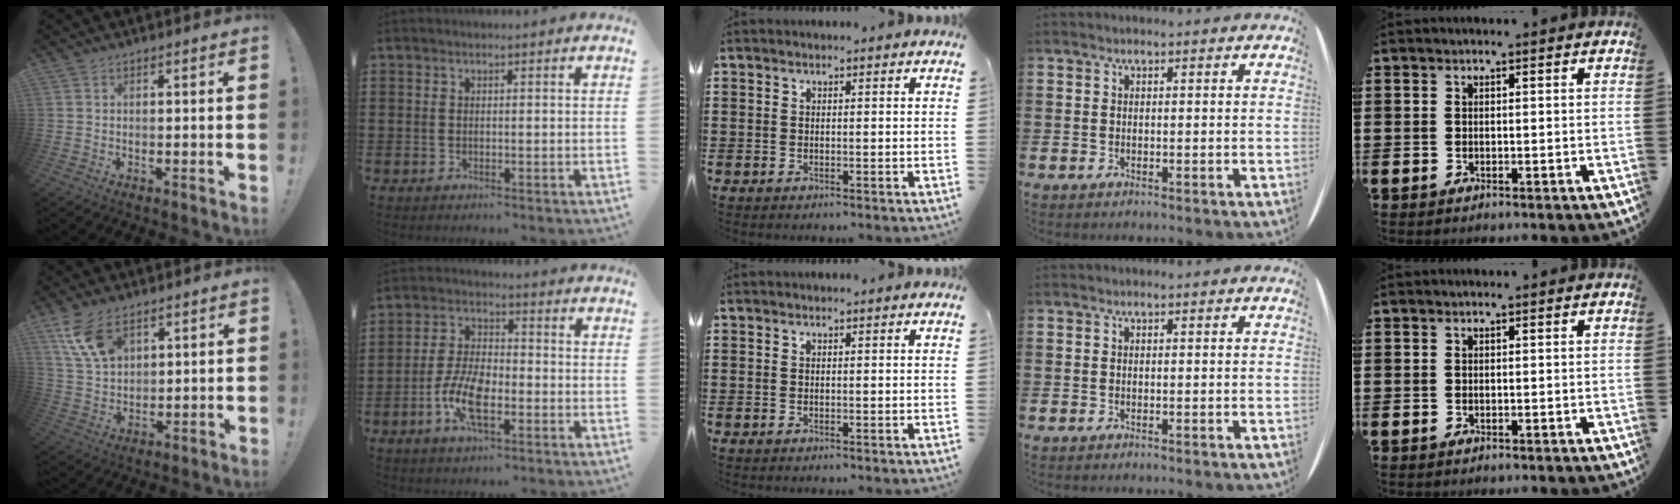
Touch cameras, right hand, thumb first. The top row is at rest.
{"thumb": {"total": 11.9, "force": [6.9, 6.9, 6.8], "torque": [-0.134, -0.025, 0.135]}, "index": {"total": 8.1, "force": [-3.0, 3.6, 6.6], "torque": [-0.151, -0.002, -0.060]}}